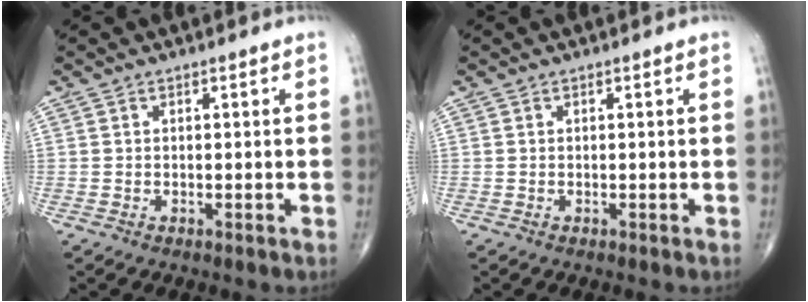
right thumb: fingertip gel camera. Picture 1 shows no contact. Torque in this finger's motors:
{"motor_torque": [0.00, 0.00, 0.01, 0.06, 0.00]}